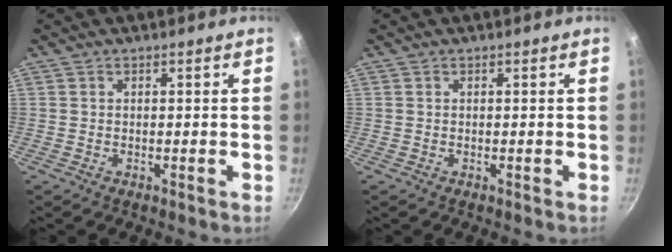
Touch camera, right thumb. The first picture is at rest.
{"total": 0.0}